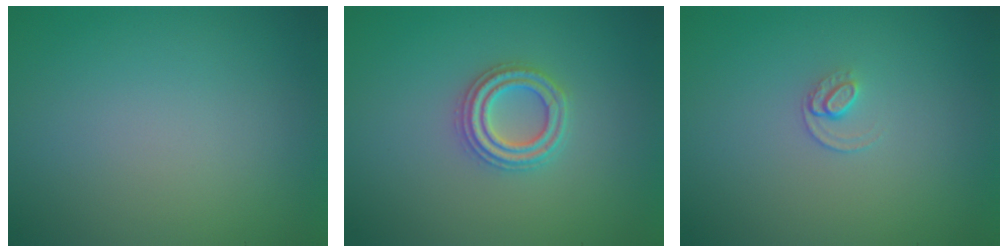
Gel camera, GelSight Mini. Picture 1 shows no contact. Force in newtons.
{"total": 2.7, "press": 2.7, "slide": 0.5}
{"total": 1.0, "press": 0.6, "slide": 0.8}